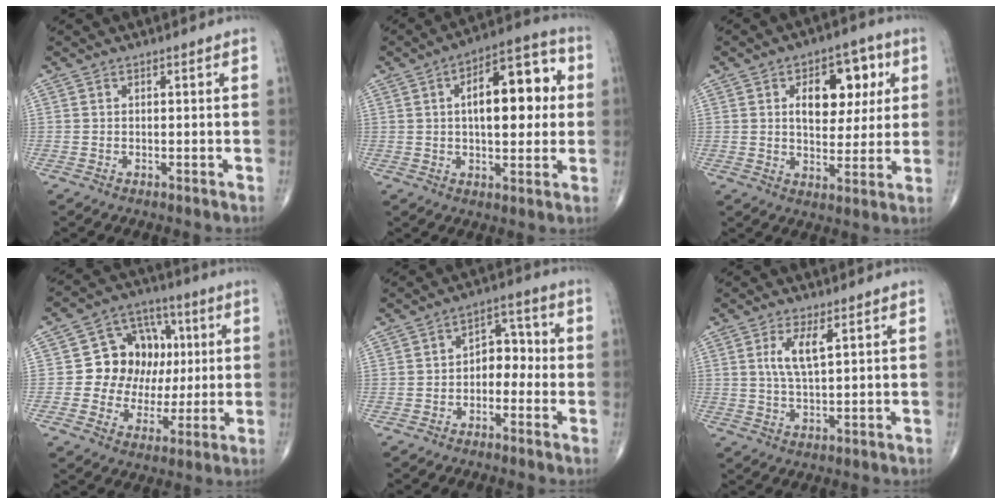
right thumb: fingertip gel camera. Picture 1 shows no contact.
{"total": 15.8, "force": [2.5, 7.2, 13.8], "torque": [-0.174, 0.021, 0.032]}
{"total": 12.8, "force": [3.8, 7.5, 9.7], "torque": [-0.092, -0.003, 0.056]}
{"total": 13.8, "force": [1.7, 11.5, 7.4], "torque": [-0.058, 0.017, 0.032]}
{"total": 6.1, "force": [-1.3, 4.2, 4.2], "torque": [-0.032, 0.035, -0.034]}
{"total": 5.4, "force": [2.0, 1.5, 4.8], "torque": [-0.101, -0.009, 0.044]}